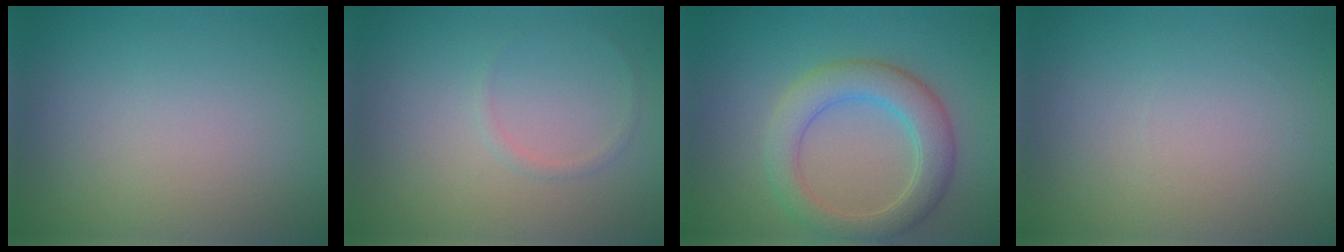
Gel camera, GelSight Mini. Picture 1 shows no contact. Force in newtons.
{"total": 0.5, "press": 0.5, "slide": 0.1}
{"total": 4.9, "press": 4.8, "slide": 0.5}
{"total": 0.0}